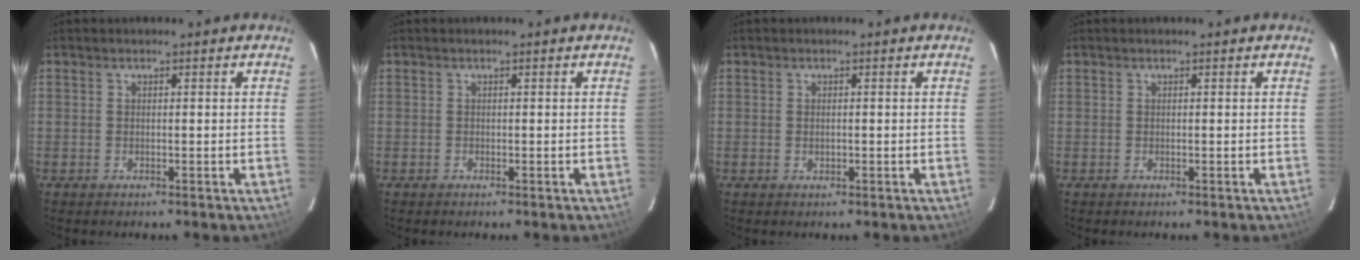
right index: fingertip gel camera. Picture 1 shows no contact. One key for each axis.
{"total": 0.0}
{"total": 0.8, "fx": -0.2, "fy": 0.6, "fz": 0.6, "tx": -0.008, "ty": 0.001, "tz": -0.003}
{"total": 0.0}